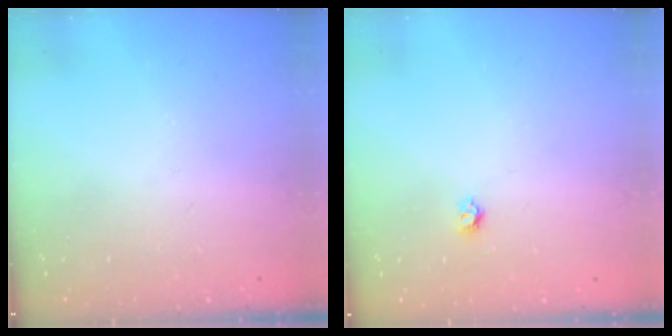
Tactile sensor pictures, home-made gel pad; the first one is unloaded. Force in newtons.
{"total": 3.2, "press": 3.2, "slide": 0.3}